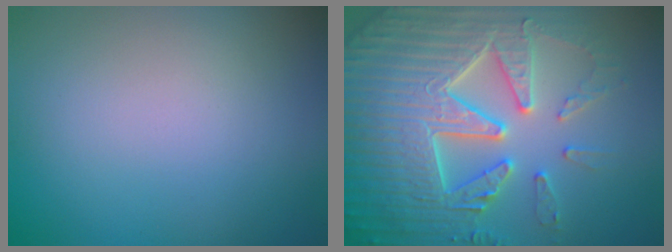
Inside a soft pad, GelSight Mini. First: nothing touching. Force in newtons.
{"total": 7.7, "press": 7.6, "slide": 1.5}